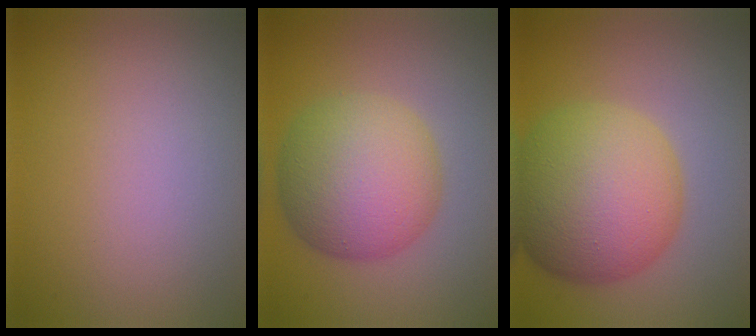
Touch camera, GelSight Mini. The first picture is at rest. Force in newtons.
{"total": 8.4, "press": 8.4, "slide": 0.0}
{"total": 10.9, "press": 10.9, "slide": 0.1}